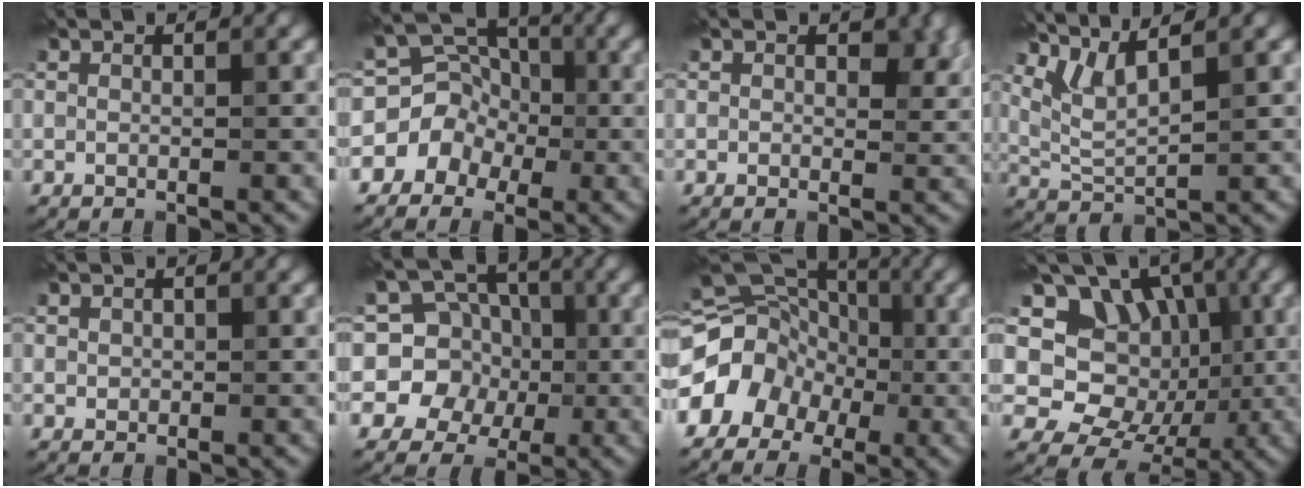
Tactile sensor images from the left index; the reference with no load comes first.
{"total": 5.4, "force": [-1.9, 4.9, 1.3], "torque": [0.016, 0.022, -0.052]}
{"total": 3.3, "force": [0.9, 2.3, 2.2], "torque": [-0.020, 0.002, 0.010]}
{"total": 3.3, "force": [2.7, 0.5, 1.9], "torque": [-0.053, 0.006, 0.063]}
{"total": 0.7, "force": [0.2, 0.6, -0.1], "torque": [0.008, 0.005, 0.000]}
{"total": 6.6, "force": [0.0, 6.4, 1.4], "torque": [-0.021, 0.034, -0.031]}
{"total": 11.1, "force": [-2.2, 9.9, 4.5], "torque": [-0.062, 0.012, -0.066]}
{"total": 10.0, "force": [2.8, 8.3, 4.7], "torque": [-0.077, 0.026, 0.026]}